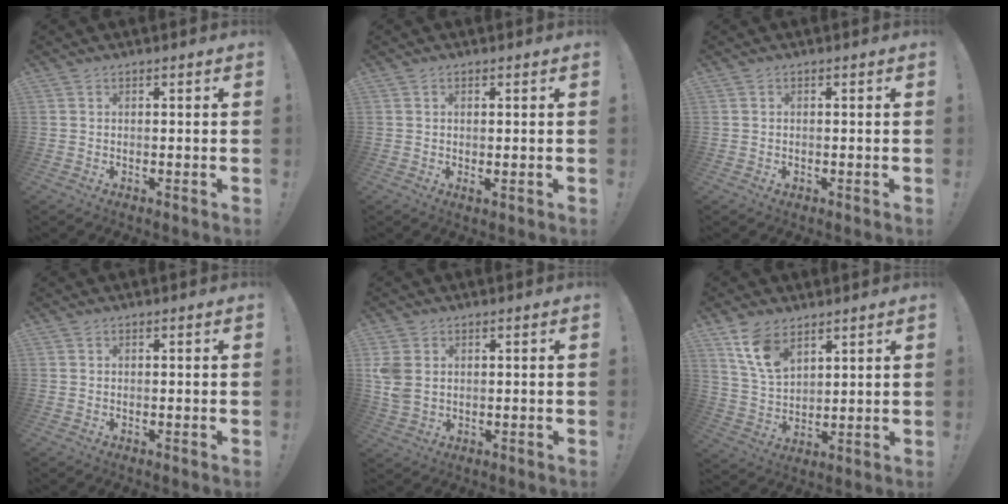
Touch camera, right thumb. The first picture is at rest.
{"total": 1.4, "force": [0.5, 0.4, 1.2], "torque": [-0.007, -0.008, 0.006]}
{"total": 0.8, "force": [0.0, 0.8, 0.1], "torque": [-0.003, 0.002, 0.000]}
{"total": 0.0}
{"total": 6.4, "force": [1.9, 4.5, 4.1], "torque": [-0.084, -0.009, 0.036]}
{"total": 10.8, "force": [7.0, 5.8, 5.8], "torque": [-0.107, -0.030, 0.138]}